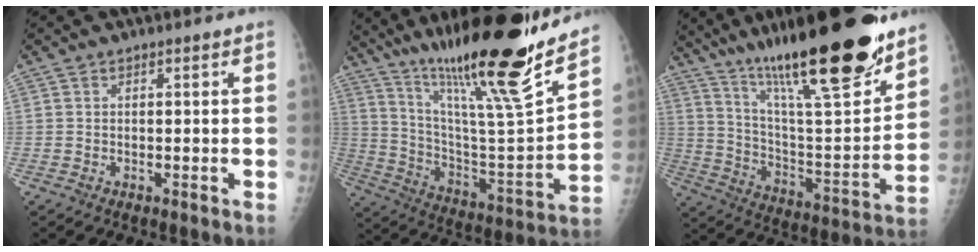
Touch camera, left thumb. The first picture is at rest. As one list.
[{"total": 28.2, "force": [20.8, 3.0, 18.9], "torque": [-0.289, -0.090, 0.345]}, {"total": 29.7, "force": [20.8, 5.7, 20.3], "torque": [-0.301, -0.075, 0.346]}]